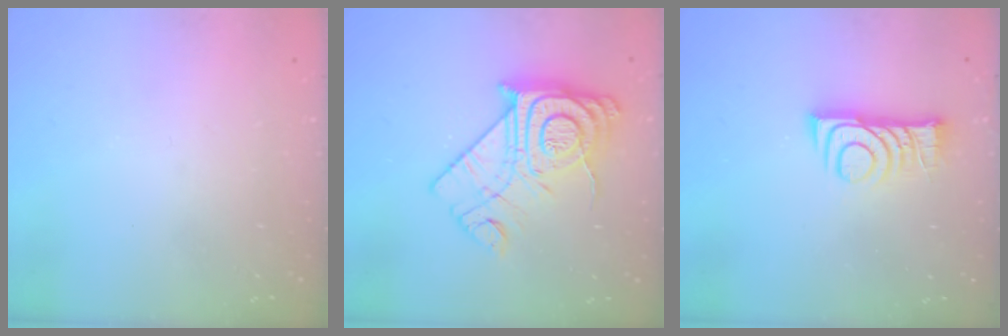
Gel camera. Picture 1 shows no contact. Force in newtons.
{"total": 17.2, "press": 17.1, "slide": 1.5}
{"total": 9.0, "press": 8.9, "slide": 0.9}